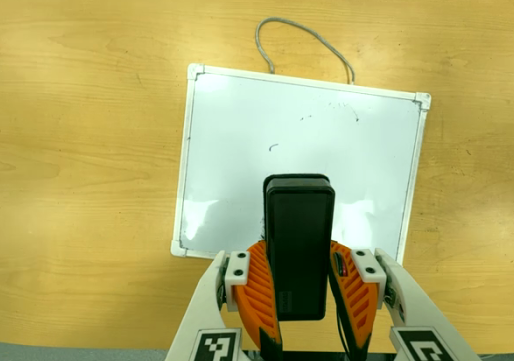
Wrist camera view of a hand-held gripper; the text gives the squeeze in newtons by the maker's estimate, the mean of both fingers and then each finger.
{"total": 8.2, "left": 6.6, "right": 9.9}